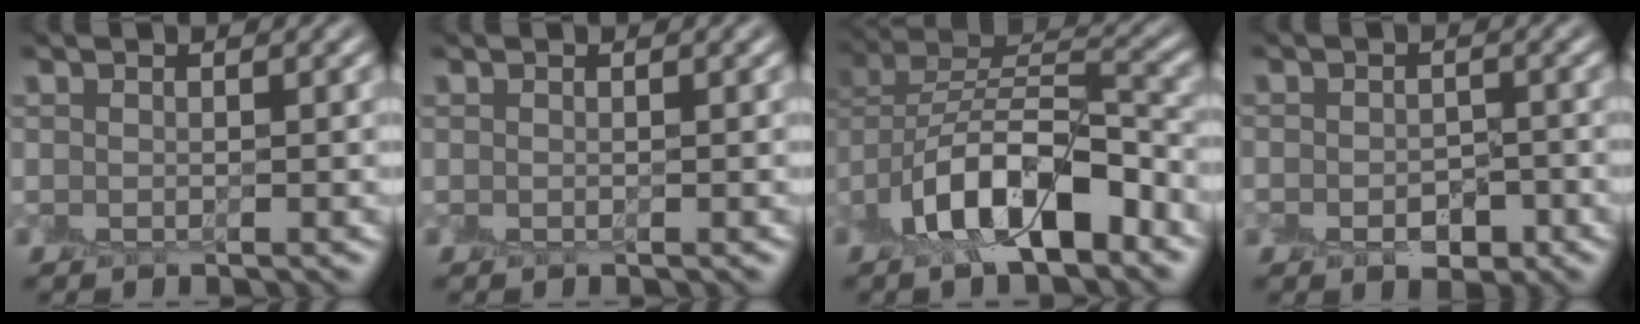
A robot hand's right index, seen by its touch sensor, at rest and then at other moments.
{"total": 0.0}
{"total": 9.4, "force": [-5.1, 4.5, 6.5], "torque": [-0.105, 0.010, -0.102]}
{"total": 2.2, "force": [-1.2, 1.4, 1.3], "torque": [-0.015, -0.008, -0.023]}